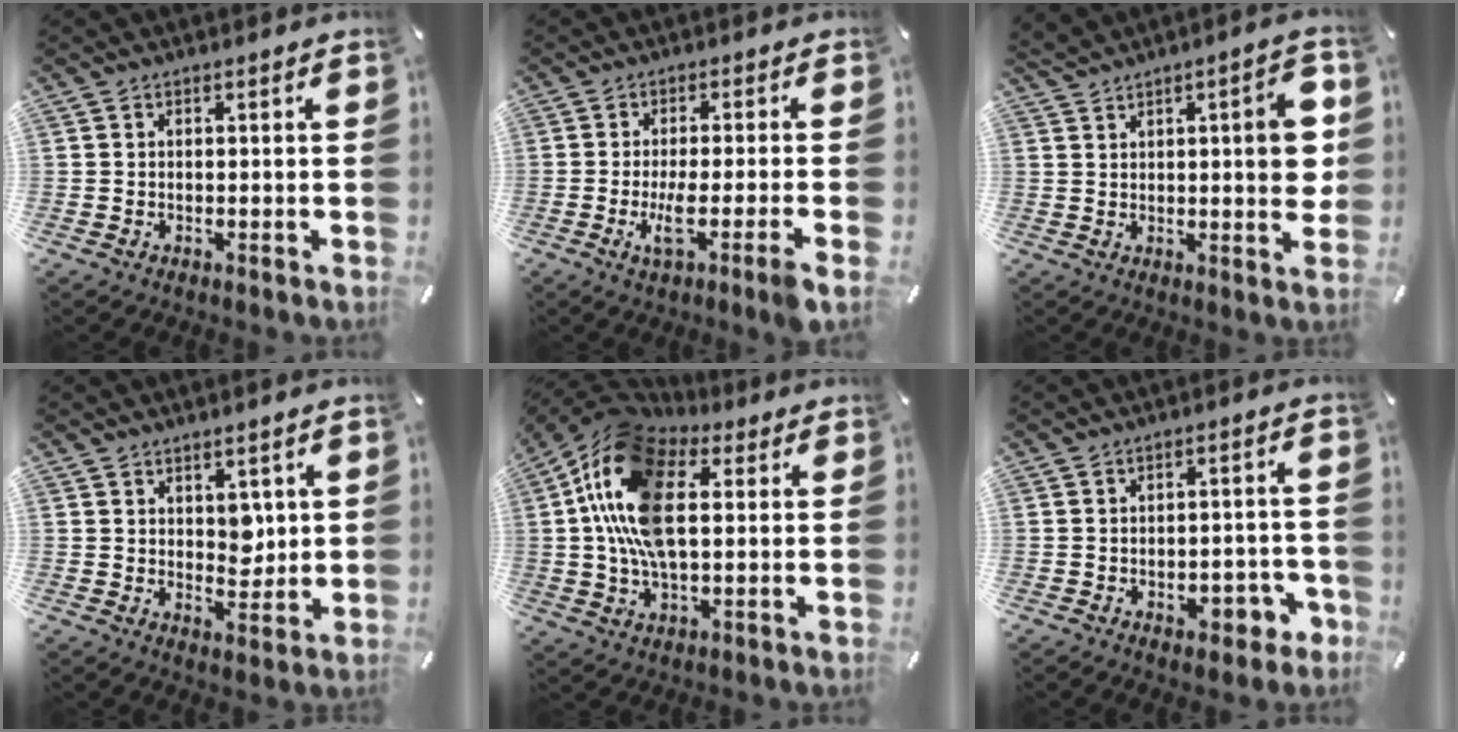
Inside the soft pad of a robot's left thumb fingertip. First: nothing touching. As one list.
[{"total": 7.1, "force": [-2.2, 0.4, 6.8], "torque": [-0.131, -0.018, -0.041]}, {"total": 9.4, "force": [2.7, 3.4, 8.3], "torque": [-0.103, -0.010, 0.043]}, {"total": 5.1, "force": [2.4, 3.6, 2.7], "torque": [-0.020, -0.017, 0.038]}, {"total": 19.4, "force": [3.6, 11.4, 15.3], "torque": [-0.339, 0.001, 0.055]}, {"total": 7.4, "force": [-3.0, 4.4, 5.2], "torque": [-0.042, 0.007, -0.050]}]